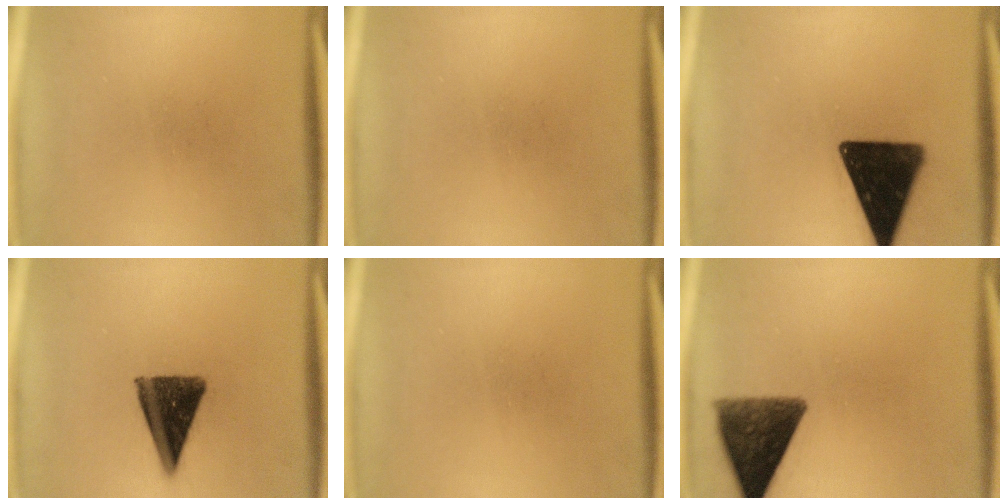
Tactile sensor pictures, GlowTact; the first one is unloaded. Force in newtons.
{"total": 0.0}
{"total": 17.2}
{"total": 12.2}
{"total": 0.0}
{"total": 10.7}